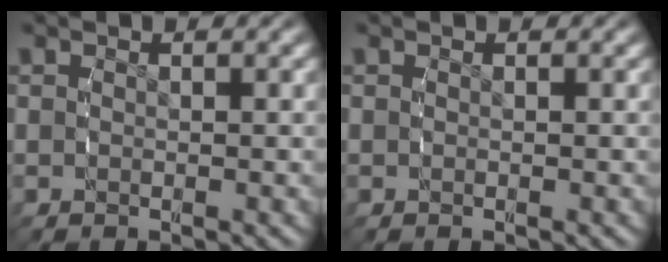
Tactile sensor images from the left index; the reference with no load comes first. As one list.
[{"total": 0.0}]